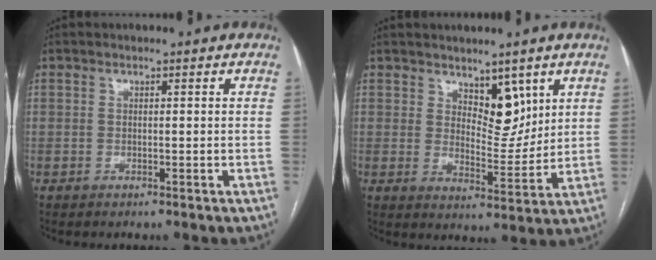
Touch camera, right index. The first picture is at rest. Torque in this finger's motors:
{"motor_torque": [-0.15, 0.09, 0.03, 0.00]}